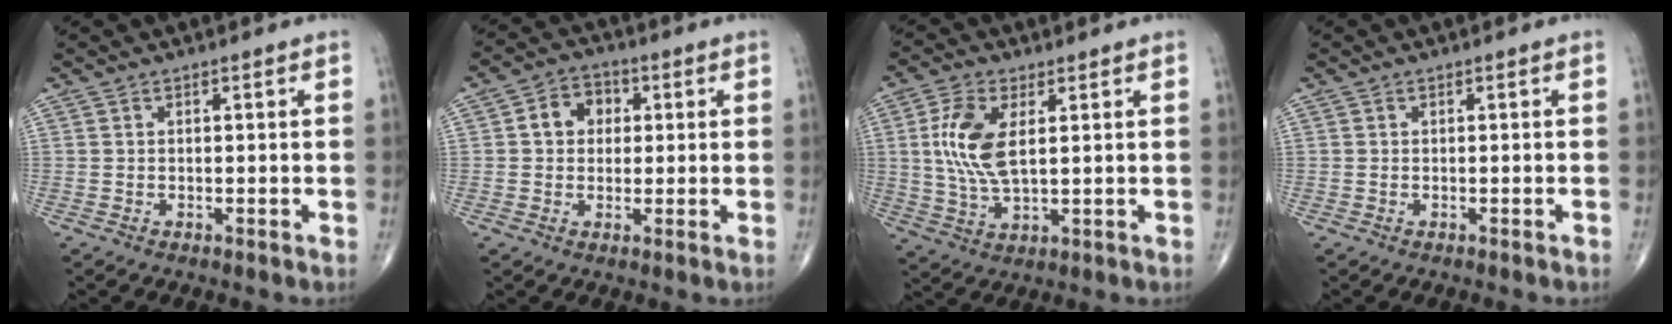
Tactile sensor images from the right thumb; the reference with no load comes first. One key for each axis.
{"total": 6.3, "fx": 1.2, "fy": 5.3, "fz": 3.1, "tx": -0.023, "ty": 0.012, "tz": 0.012}
{"total": 10.1, "fx": 2.1, "fy": 4.7, "fz": 8.7, "tx": -0.188, "ty": -0.007, "tz": 0.045}
{"total": 0.0}